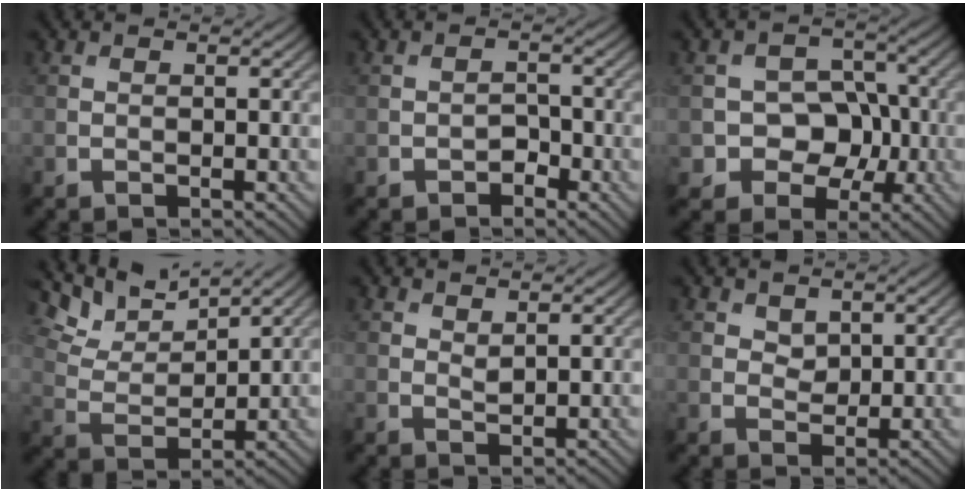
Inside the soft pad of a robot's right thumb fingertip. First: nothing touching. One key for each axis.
{"total": 1.7, "fx": -1.2, "fy": 1.0, "fz": 0.8, "tx": -0.010, "ty": 0.006, "tz": -0.023}
{"total": 6.8, "fx": -1.9, "fy": 5.6, "fz": 3.4, "tx": -0.046, "ty": 0.001, "tz": -0.048}
{"total": 8.2, "fx": 6.7, "fy": 2.3, "fz": 4.2, "tx": -0.097, "ty": 0.004, "tz": 0.116}
{"total": 1.1, "fx": 0.9, "fy": 0.3, "fz": 0.6, "tx": -0.017, "ty": -0.003, "tz": 0.020}
{"total": 1.9, "fx": 1.1, "fy": 1.3, "fz": 0.8, "tx": -0.018, "ty": -0.004, "tz": 0.020}